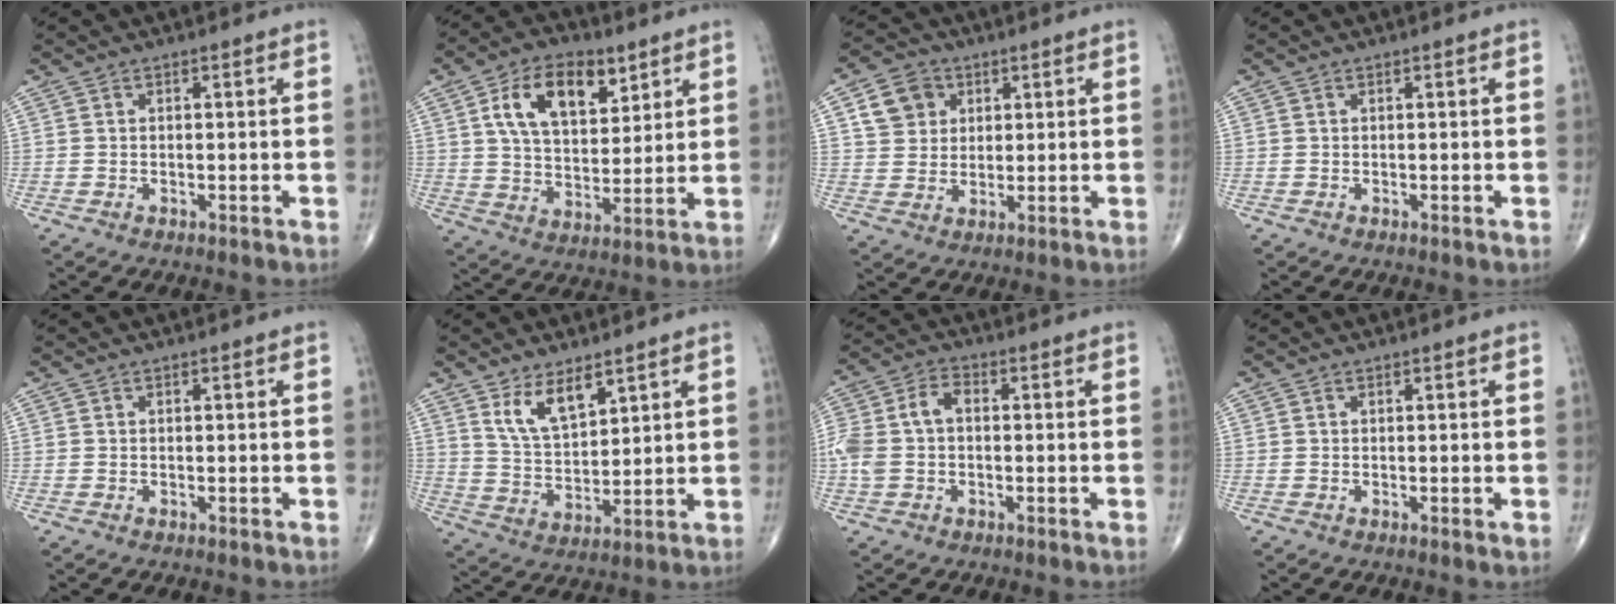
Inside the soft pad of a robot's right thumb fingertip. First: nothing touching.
{"total": 14.5, "force": [6.3, 8.3, 10.0], "torque": [-0.140, -0.021, 0.116]}
{"total": 7.5, "force": [2.8, 6.4, 2.8], "torque": [-0.023, -0.003, 0.051]}
{"total": 0.0}
{"total": 0.0}
{"total": 8.4, "force": [5.2, 3.7, 5.4], "torque": [-0.084, -0.038, 0.107]}
{"total": 7.8, "force": [-0.2, 5.1, 5.9], "torque": [-0.136, 0.029, -0.008]}
{"total": 0.5, "force": [0.1, 0.1, 0.5], "torque": [-0.011, -0.003, 0.002]}